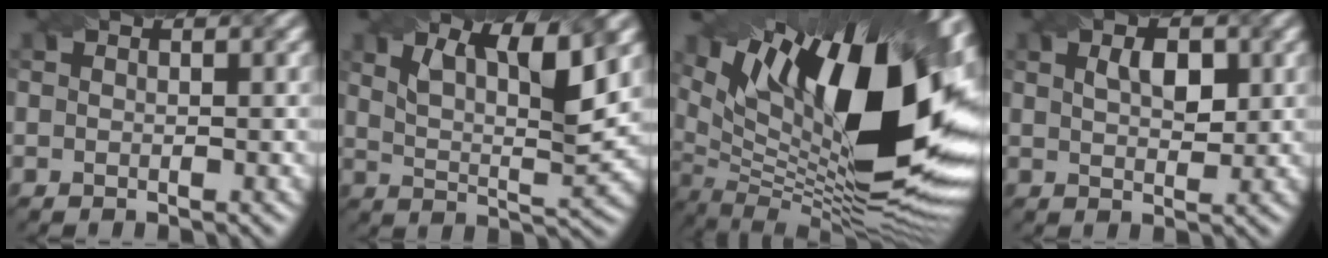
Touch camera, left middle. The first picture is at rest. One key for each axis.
{"total": 6.7, "fx": 3.9, "fy": 1.7, "fz": 5.2, "tx": -0.093, "ty": -0.001, "tz": 0.067}
{"total": 18.4, "fx": 6.2, "fy": 7.2, "fz": 15.8, "tx": -0.248, "ty": 0.012, "tz": 0.108}
{"total": 2.8, "fx": 1.0, "fy": 1.4, "fz": 2.2, "tx": -0.043, "ty": 0.002, "tz": 0.021}